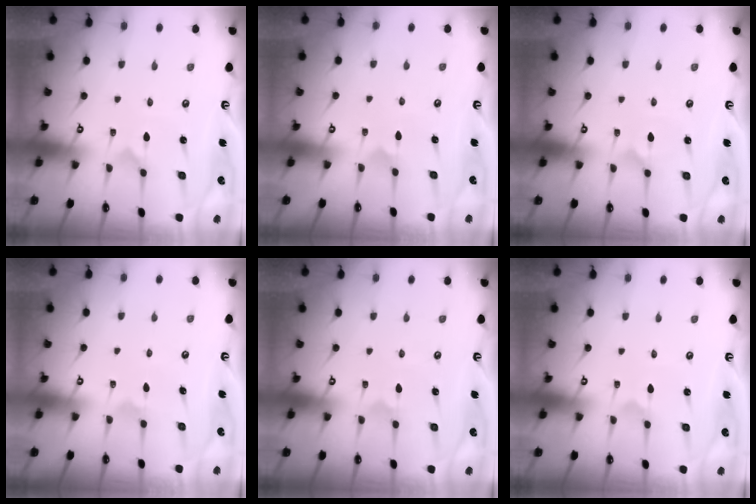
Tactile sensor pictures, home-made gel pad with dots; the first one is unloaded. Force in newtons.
{"total": 1.3, "press": 1.3, "slide": 0.1}
{"total": 2.7, "press": 2.7, "slide": 0.4}
{"total": 3.8, "press": 3.8, "slide": 0.4}
{"total": 2.5, "press": 2.5, "slide": 0.3}
{"total": 0.0}